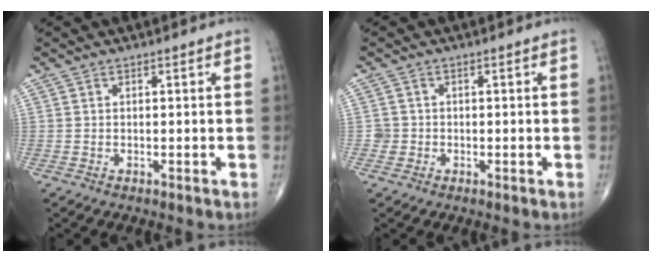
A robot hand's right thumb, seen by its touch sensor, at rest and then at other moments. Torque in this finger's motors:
{"motor_torque": [0.09, -0.28, 0.17, 0.23, -0.03]}